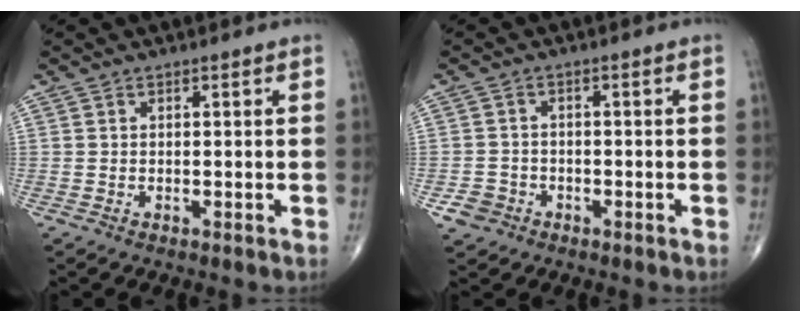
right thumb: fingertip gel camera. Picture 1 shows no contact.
{"total": 3.5, "force": [-1.7, 3.0, 0.6], "torque": [0.001, 0.012, -0.030]}